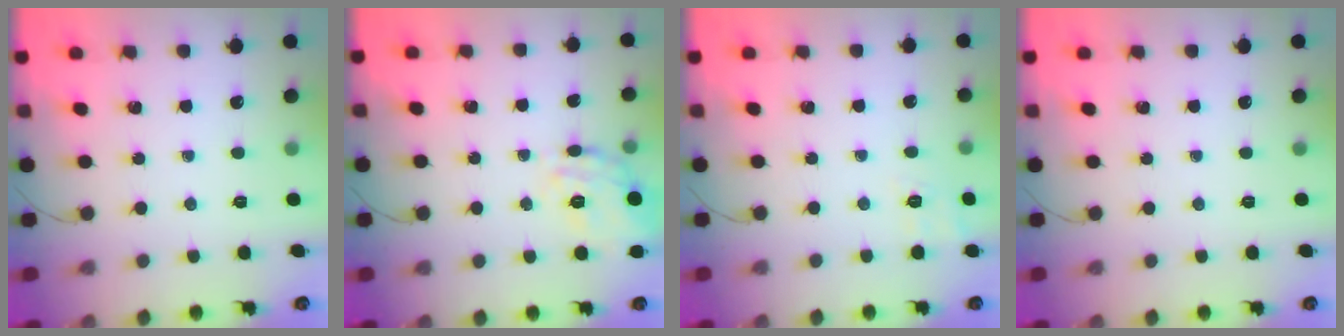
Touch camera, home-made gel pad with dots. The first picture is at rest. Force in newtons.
{"total": 16.5, "press": 16.5, "slide": 0.5}
{"total": 3.1, "press": 2.3, "slide": 2.2}
{"total": 0.0}